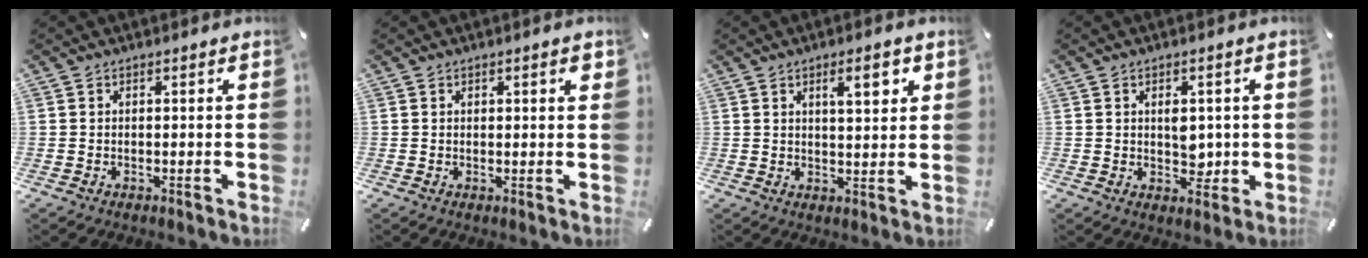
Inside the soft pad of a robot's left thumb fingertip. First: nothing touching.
{"total": 1.3, "force": [0.9, 0.4, 0.9], "torque": [-0.010, -0.003, 0.014]}
{"total": 6.4, "force": [3.1, 2.0, 5.2], "torque": [-0.077, -0.008, 0.045]}
{"total": 4.8, "force": [0.3, 3.5, 3.2], "torque": [-0.021, -0.010, -0.001]}